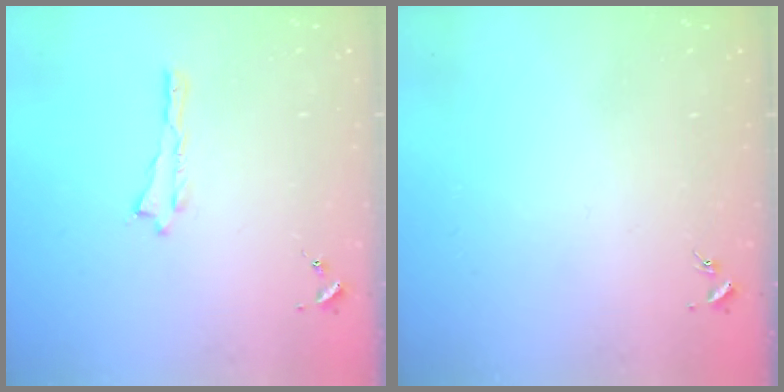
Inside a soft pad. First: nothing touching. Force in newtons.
{"total": 0.0}